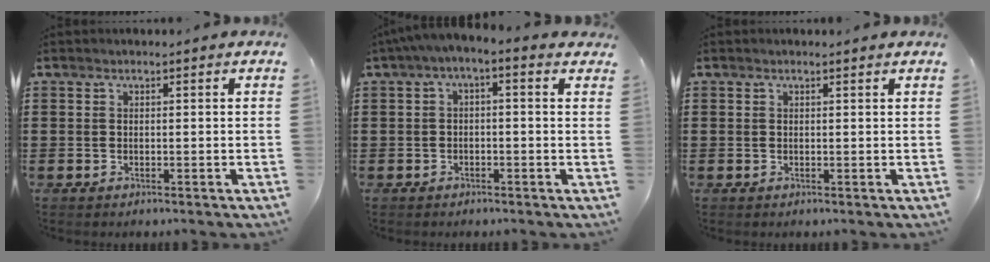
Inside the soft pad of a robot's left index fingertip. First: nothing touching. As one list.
[{"total": 2.1, "force": [-1.6, 0.2, 1.3], "torque": [-0.023, 0.000, -0.037]}, {"total": 0.5, "force": [0.4, -0.1, 0.3], "torque": [-0.007, -0.002, 0.009]}]